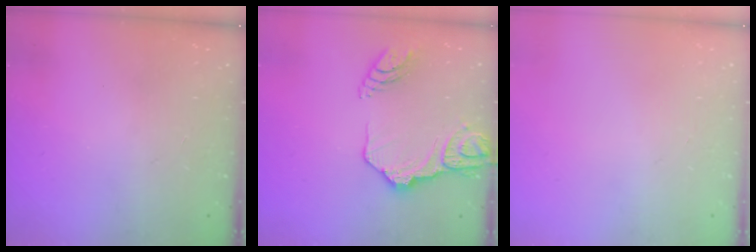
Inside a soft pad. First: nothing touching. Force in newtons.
{"total": 15.8, "press": 15.8, "slide": 1.3}
{"total": 0.0}